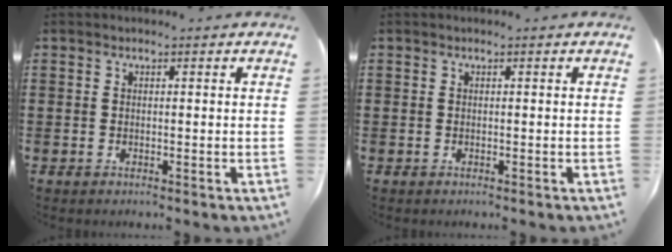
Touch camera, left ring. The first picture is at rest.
{"total": 0.0}